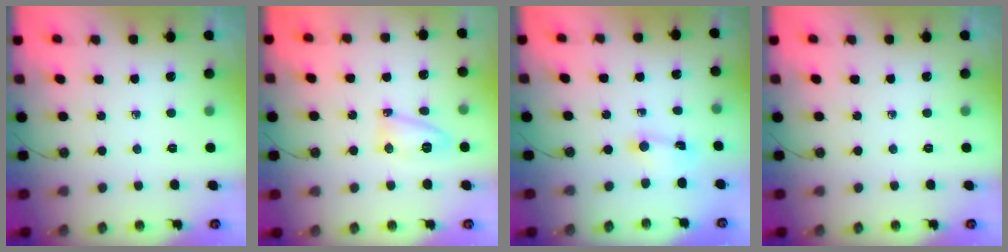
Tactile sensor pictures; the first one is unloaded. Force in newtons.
{"total": 7.2, "press": 7.2, "slide": 0.6}
{"total": 1.5, "press": 1.5, "slide": 0.2}
{"total": 0.0}